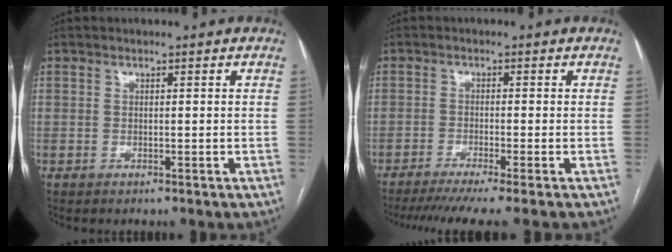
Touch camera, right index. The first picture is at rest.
{"total": 8.0, "force": [-6.6, -1.2, 4.3], "torque": [-0.052, -0.021, -0.103]}